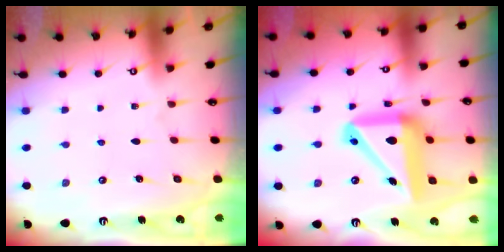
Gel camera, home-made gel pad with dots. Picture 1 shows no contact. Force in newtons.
{"total": 18.7, "press": 18.5, "slide": 2.6}